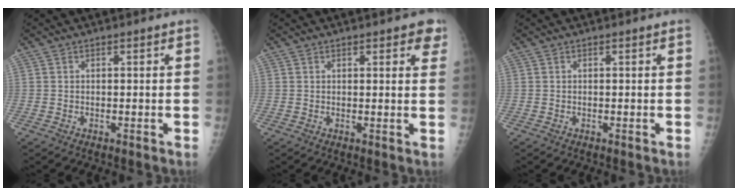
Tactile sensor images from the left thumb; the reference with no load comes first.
{"total": 4.2, "force": [2.6, 1.5, 2.9], "torque": [-0.014, -0.009, 0.026]}
{"total": 0.0}